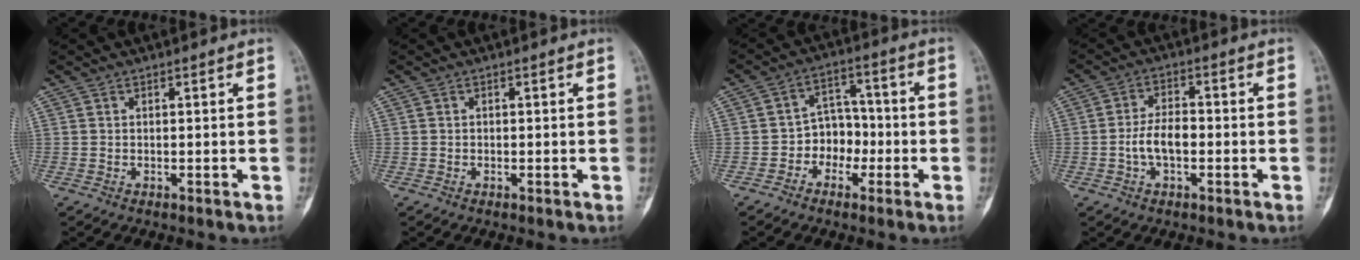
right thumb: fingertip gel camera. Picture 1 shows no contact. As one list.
[{"total": 0.0}, {"total": 6.9, "force": [-2.3, 5.6, 3.3], "torque": [-0.005, 0.036, -0.050]}, {"total": 5.9, "force": [-1.3, 3.2, 4.8], "torque": [-0.089, 0.022, -0.028]}]